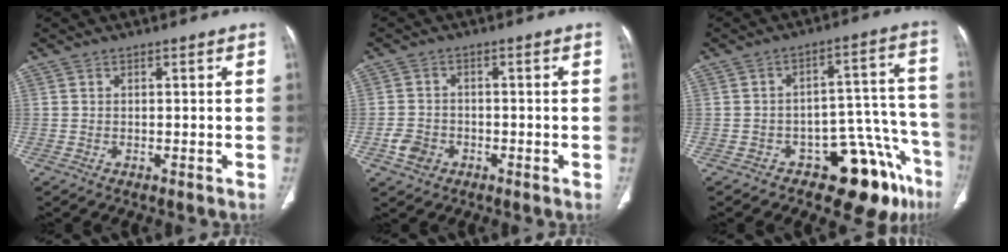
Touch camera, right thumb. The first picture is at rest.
{"total": 4.1, "force": [-1.7, 3.2, 1.7], "torque": [-0.024, 0.012, -0.029]}
{"total": 13.8, "force": [-9.2, 6.2, 8.2], "torque": [-0.040, 0.102, -0.128]}